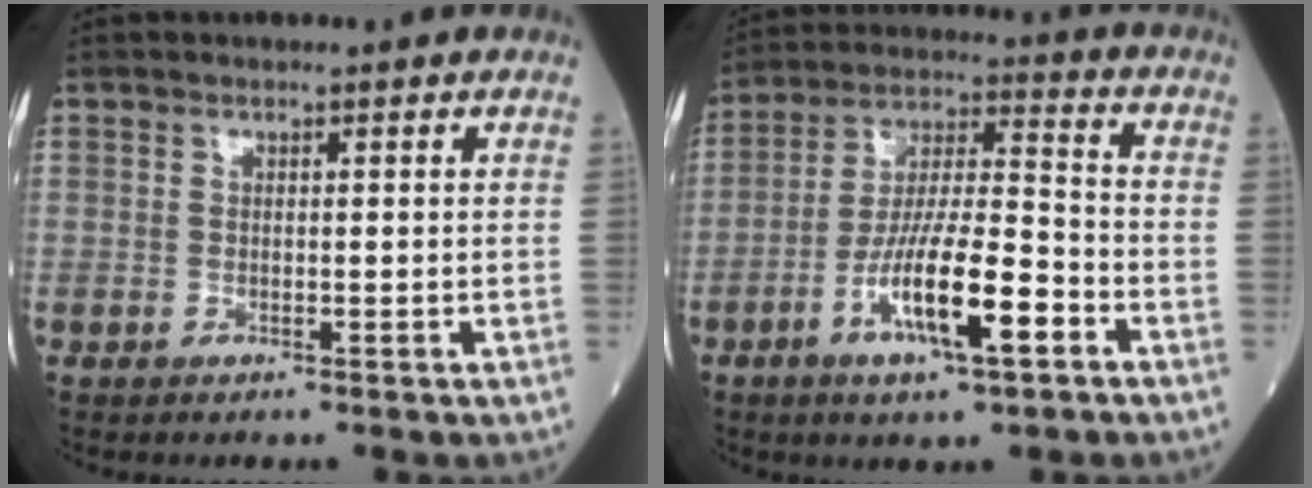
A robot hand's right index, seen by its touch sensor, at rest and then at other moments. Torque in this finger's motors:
{"motor_torque": [1.70, -0.44, 1.05, 0.21]}